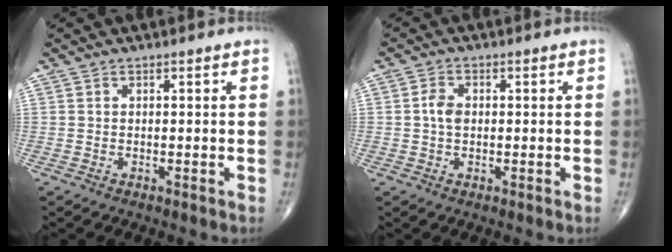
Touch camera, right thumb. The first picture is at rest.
{"total": 2.9, "force": [0.0, 2.0, 2.1], "torque": [-0.037, 0.006, -0.005]}